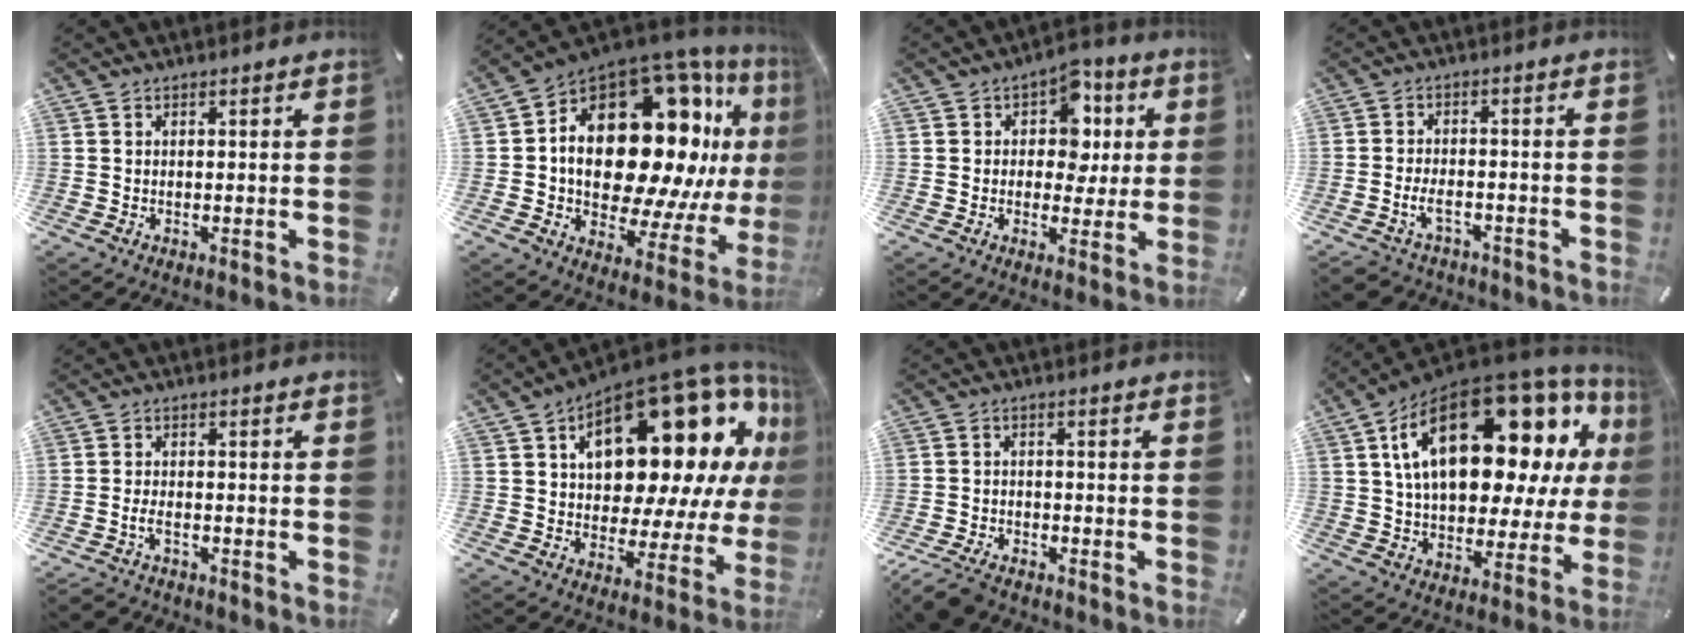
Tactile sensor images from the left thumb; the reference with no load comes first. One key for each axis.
{"total": 25.4, "fx": 6.5, "fy": 15.5, "fz": 19.1, "tx": -0.308, "ty": -0.066, "tz": 0.128}
{"total": 9.4, "fx": 1.8, "fy": 7.6, "fz": 5.2, "tx": -0.061, "ty": -0.006, "tz": 0.027}
{"total": 5.5, "fx": -2.9, "fy": 3.2, "fz": 3.4, "tx": -0.081, "ty": 0.010, "tz": -0.060}
{"total": 3.7, "fx": -2.3, "fy": 1.8, "fz": 2.2, "tx": -0.051, "ty": 0.010, "tz": -0.047}
{"total": 25.1, "fx": 11.1, "fy": 13.1, "fz": 18.3, "tx": -0.269, "ty": -0.093, "tz": 0.187}
{"total": 5.9, "fx": -4.8, "fy": 2.4, "fz": 2.4, "tx": -0.060, "ty": 0.015, "tz": -0.093}
{"total": 27.1, "fx": 9.7, "fy": 14.3, "fz": 20.9, "tx": -0.352, "ty": -0.058, "tz": 0.162}